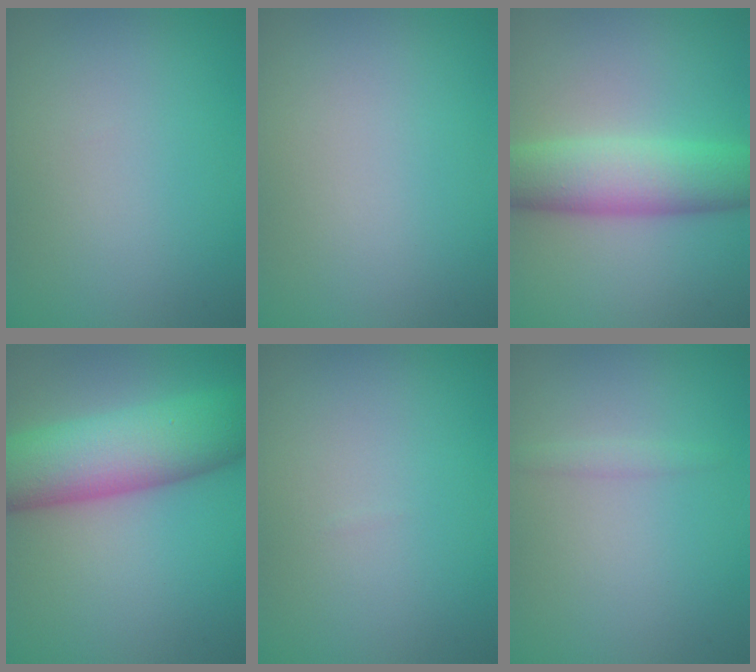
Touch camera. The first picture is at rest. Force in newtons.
{"total": 0.0}
{"total": 7.0, "press": 7.0, "slide": 0.1}
{"total": 9.9, "press": 9.8, "slide": 0.4}
{"total": 0.0}
{"total": 0.8, "press": 0.8, "slide": 0.1}